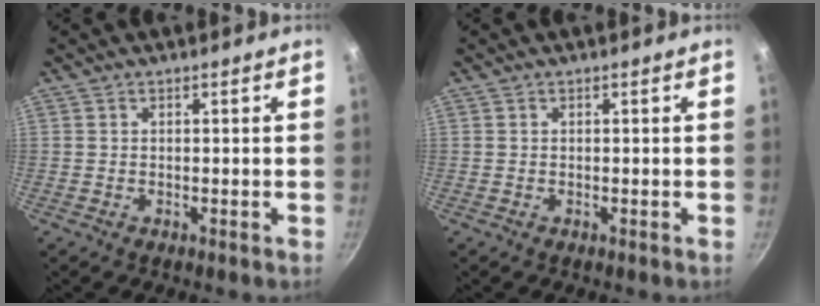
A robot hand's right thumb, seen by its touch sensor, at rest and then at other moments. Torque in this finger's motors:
{"motor_torque": [-0.01, 0.01, 0.00, 0.00, 0.00]}